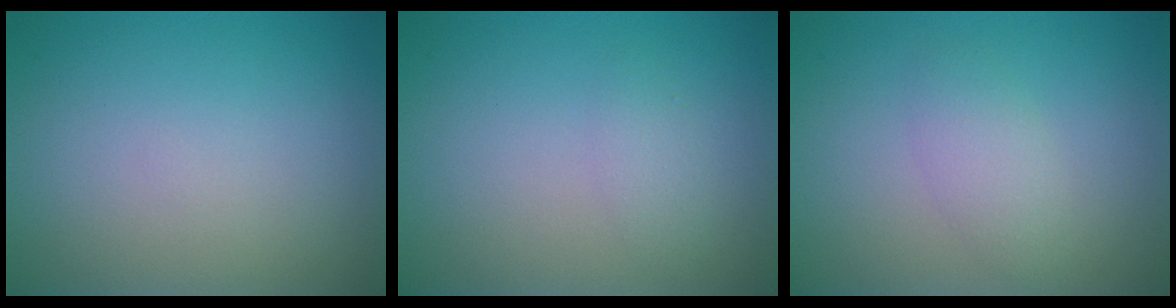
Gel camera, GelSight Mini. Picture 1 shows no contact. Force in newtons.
{"total": 1.2, "press": 1.2, "slide": 0.1}
{"total": 2.1, "press": 2.1, "slide": 0.1}